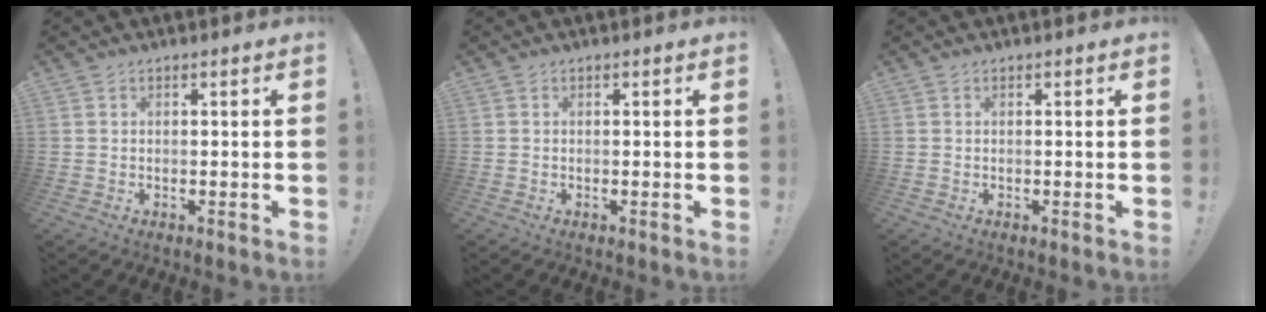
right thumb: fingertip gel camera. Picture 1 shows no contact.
{"total": 0.0}
{"total": 0.0}